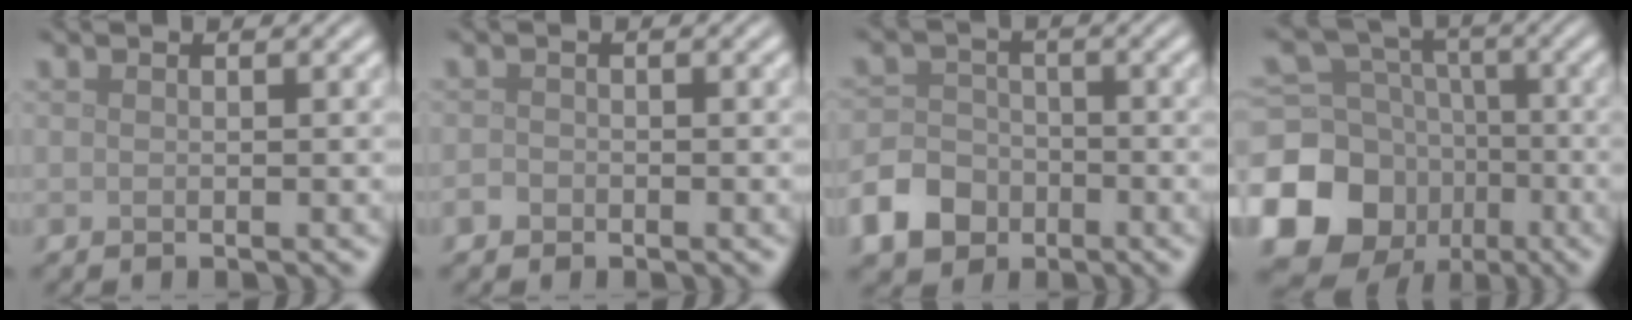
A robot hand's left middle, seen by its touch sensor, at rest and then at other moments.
{"total": 0.8, "force": [-0.6, 0.6, 0.2], "torque": [-0.001, -0.001, -0.012]}
{"total": 5.1, "force": [-2.7, 3.8, 1.9], "torque": [-0.037, -0.002, -0.061]}
{"total": 14.5, "force": [-5.3, 12.6, 5.0], "torque": [-0.140, -0.030, -0.114]}